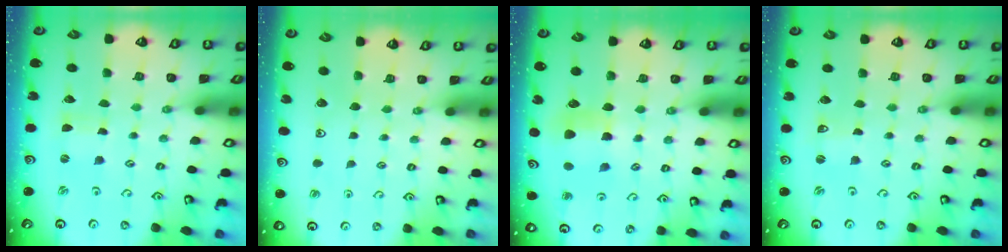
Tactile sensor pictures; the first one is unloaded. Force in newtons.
{"total": 0.0}
{"total": 6.8, "press": 6.8, "slide": 0.6}
{"total": 0.8, "press": 0.7, "slide": 0.2}